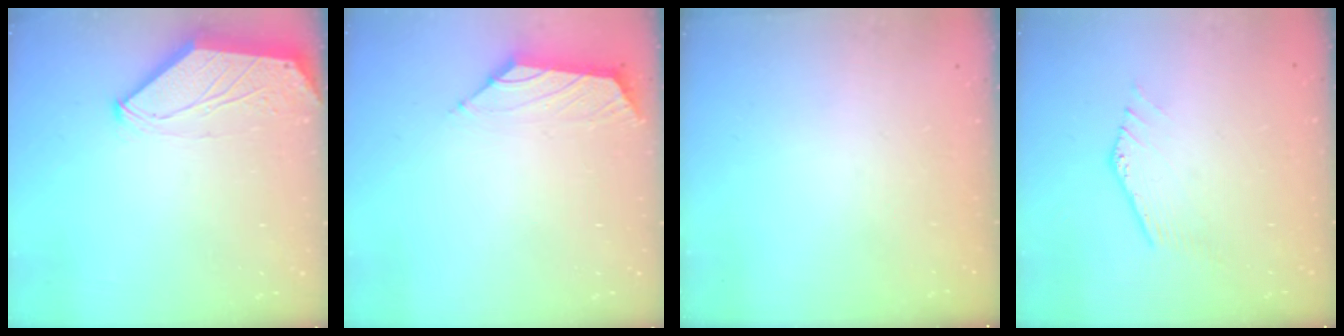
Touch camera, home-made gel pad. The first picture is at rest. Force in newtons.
{"total": 1.5, "press": 1.4, "slide": 0.6}
{"total": 0.0}
{"total": 1.1, "press": 1.0, "slide": 0.4}